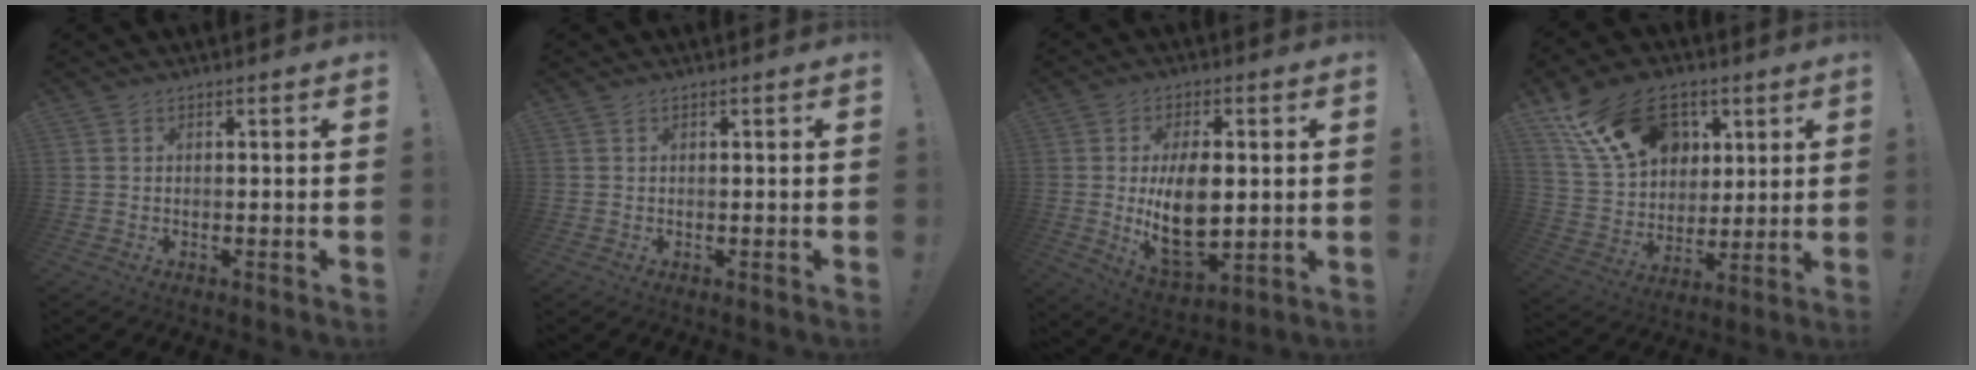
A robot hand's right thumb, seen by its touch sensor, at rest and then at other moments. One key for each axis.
{"total": 0.0}
{"total": 14.4, "fx": 0.5, "fy": 7.9, "fz": 12.0, "tx": -0.217, "ty": -0.013, "tz": 0.008}
{"total": 21.2, "fx": 10.1, "fy": 14.7, "fz": 11.4, "tx": -0.203, "ty": -0.037, "tz": 0.197}